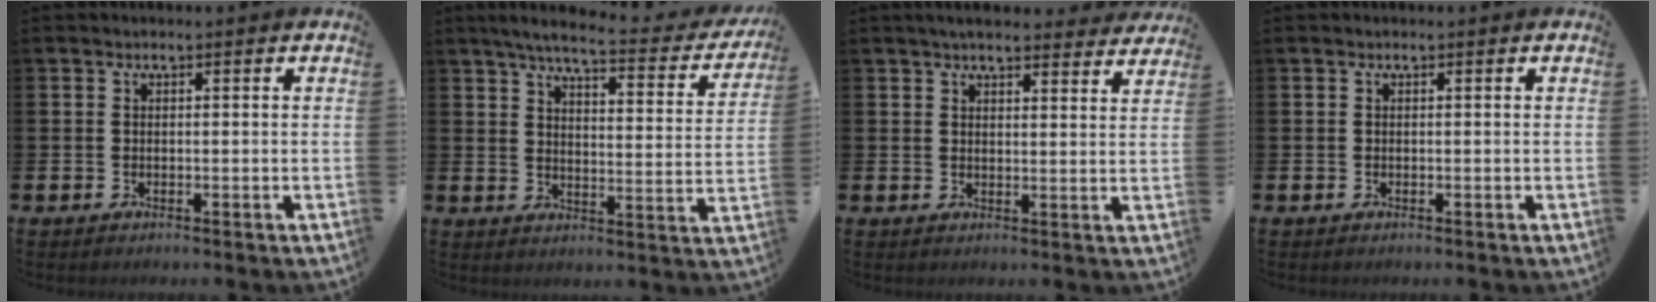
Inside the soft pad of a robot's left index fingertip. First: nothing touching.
{"total": 5.7, "force": [4.9, 0.7, 2.8], "torque": [-0.061, -0.036, 0.075]}
{"total": 4.4, "force": [4.2, 0.6, 1.1], "torque": [-0.019, -0.019, 0.074]}
{"total": 0.0}